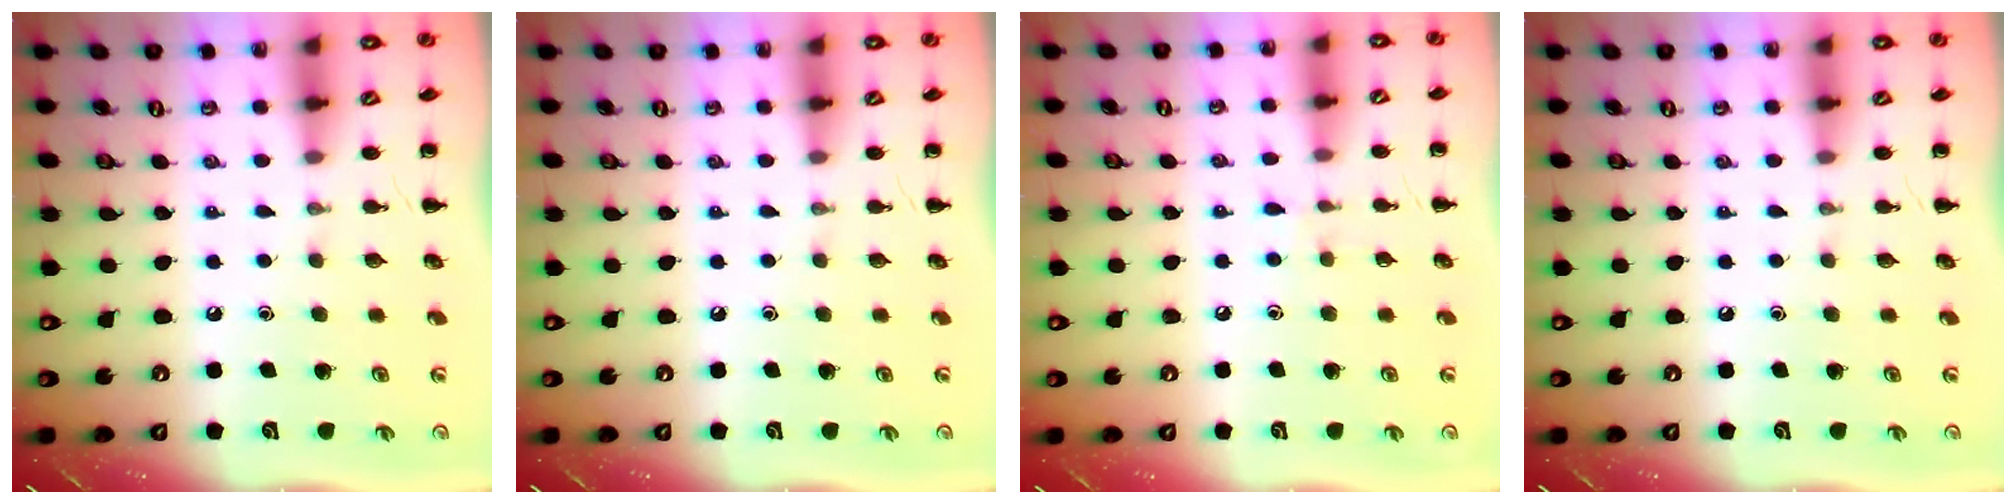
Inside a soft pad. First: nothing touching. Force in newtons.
{"total": 0.0}
{"total": 3.7, "press": 3.4, "slide": 1.5}
{"total": 0.0}